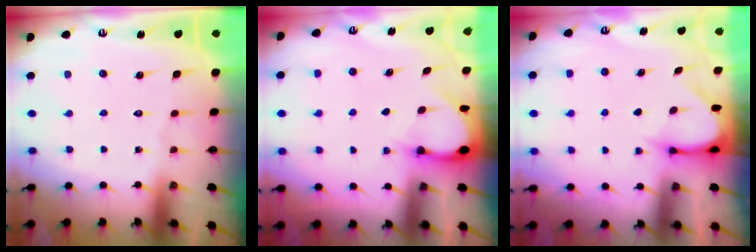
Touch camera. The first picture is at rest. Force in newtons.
{"total": 3.1, "press": 3.1, "slide": 0.3}
{"total": 3.7, "press": 3.6, "slide": 0.3}